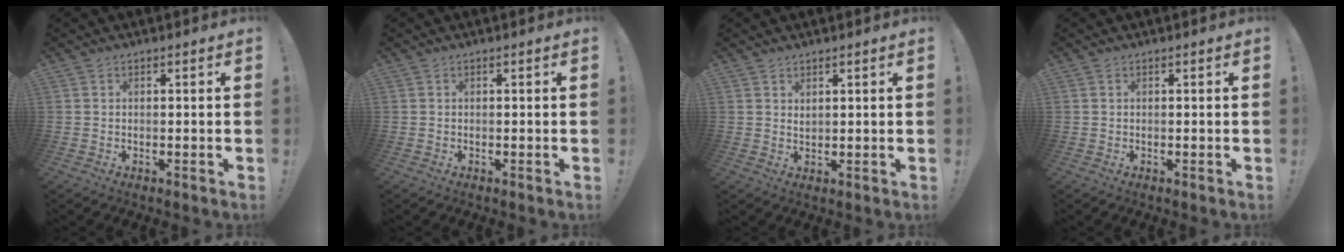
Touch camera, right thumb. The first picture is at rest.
{"total": 0.0}
{"total": 1.7, "force": [1.5, 0.5, 0.6], "torque": [0.001, -0.009, 0.026]}
{"total": 0.0}